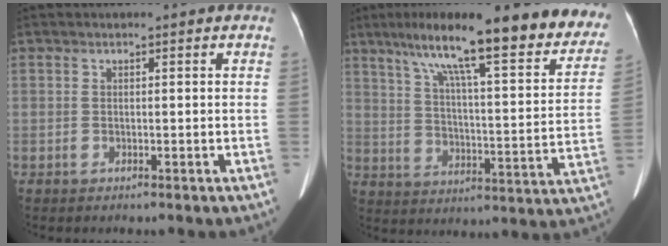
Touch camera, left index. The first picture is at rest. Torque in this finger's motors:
{"motor_torque": [1.07, -1.07, 0.28, 0.21]}